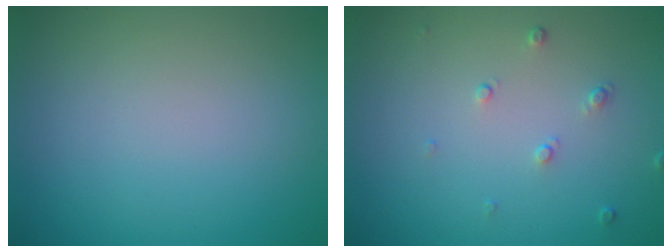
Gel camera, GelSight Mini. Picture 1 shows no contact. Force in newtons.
{"total": 0.9, "press": 0.6, "slide": 0.7}